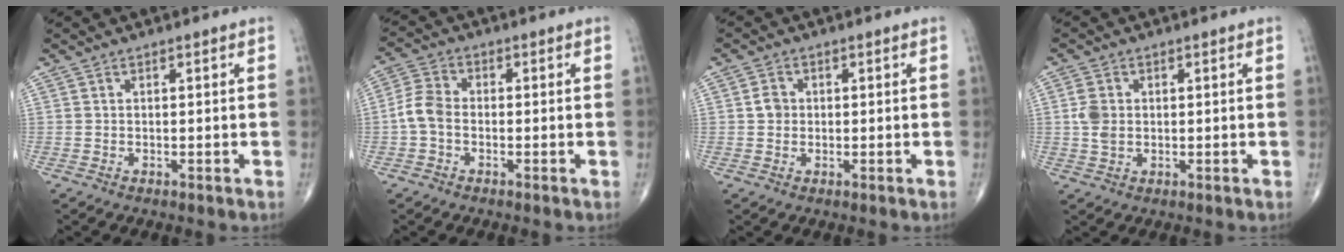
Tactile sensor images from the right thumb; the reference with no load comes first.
{"total": 5.2, "force": [-1.1, 3.6, 3.6], "torque": [-0.072, 0.015, -0.033]}
{"total": 2.4, "force": [0.1, 2.2, 1.1], "torque": [-0.010, 0.004, 0.000]}
{"total": 3.7, "force": [0.3, 2.7, 2.5], "torque": [-0.053, 0.004, 0.008]}